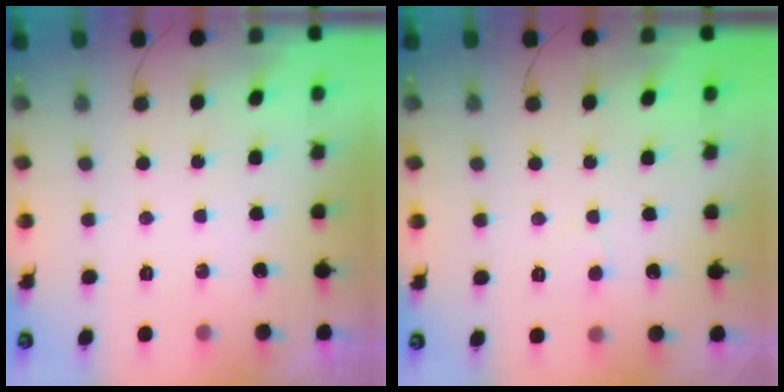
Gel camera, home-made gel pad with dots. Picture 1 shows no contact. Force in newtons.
{"total": 4.6, "press": 4.6, "slide": 0.4}